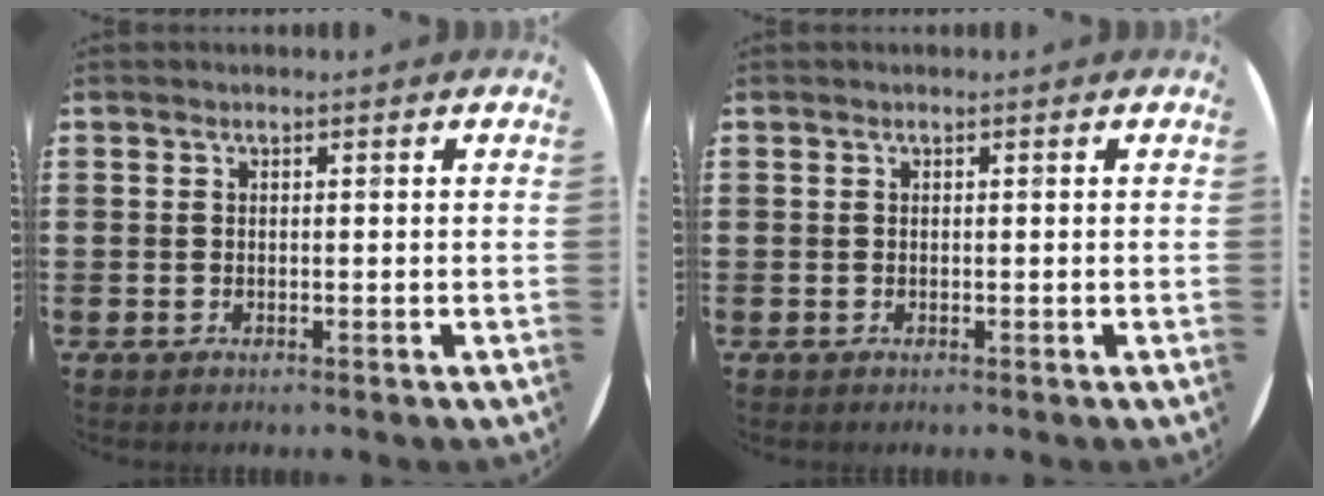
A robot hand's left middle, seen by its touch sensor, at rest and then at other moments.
{"total": 0.0}